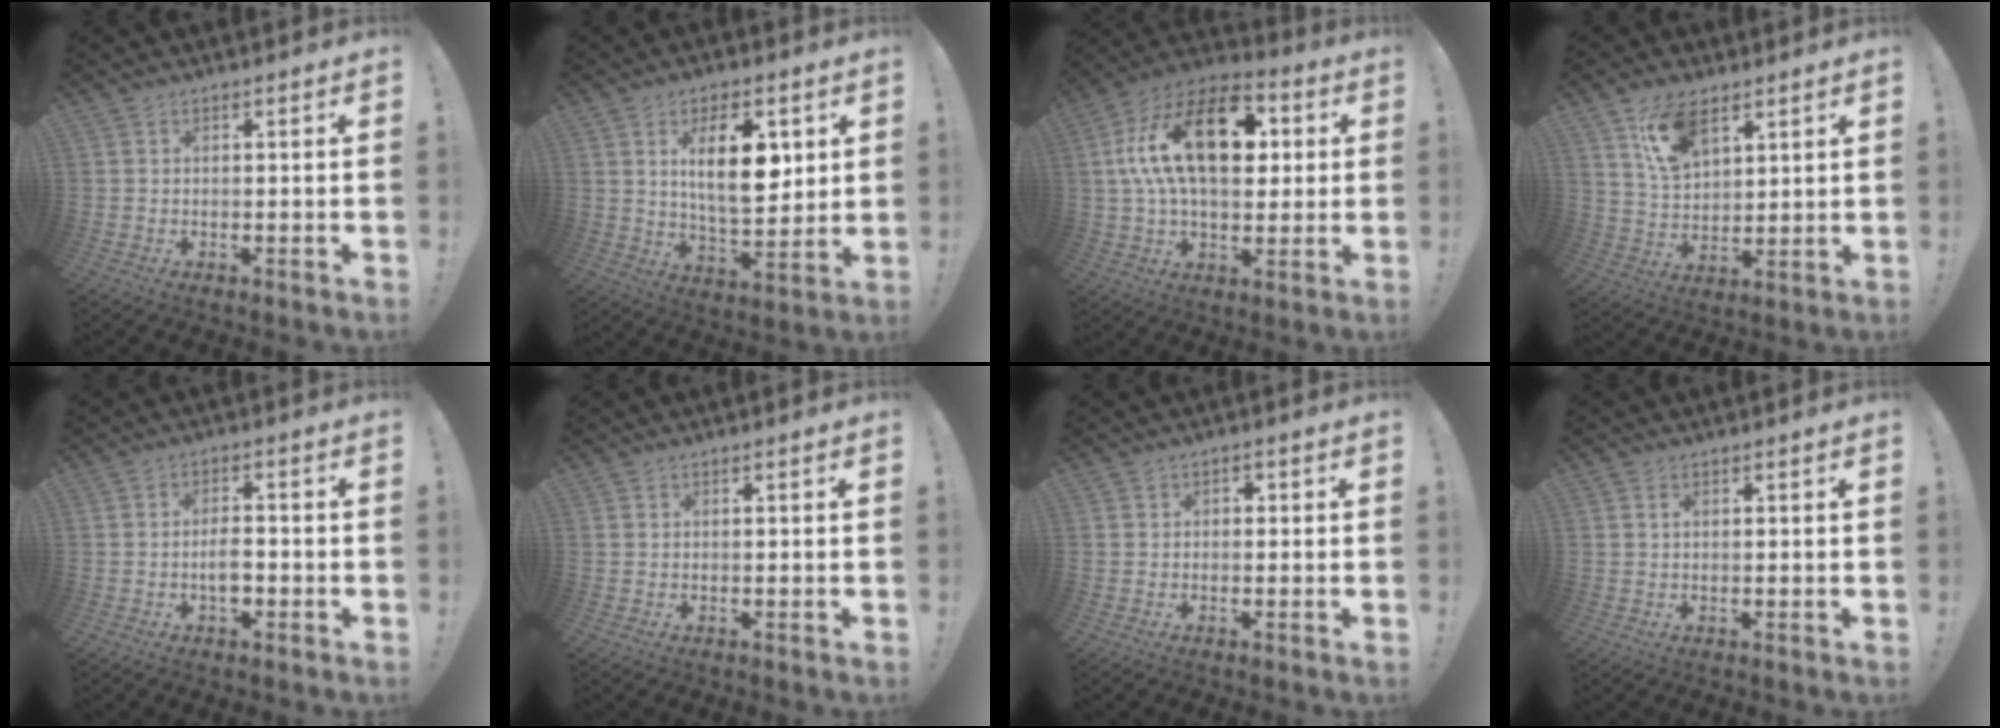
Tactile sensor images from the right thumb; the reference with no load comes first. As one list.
[{"total": 15.1, "force": [4.2, 7.1, 12.7], "torque": [-0.200, -0.010, 0.065]}, {"total": 23.0, "force": [4.7, 13.1, 18.4], "torque": [-0.316, -0.003, 0.077]}, {"total": 12.1, "force": [7.6, 6.7, 6.6], "torque": [-0.113, -0.026, 0.146]}, {"total": 4.8, "force": [-1.6, 2.4, 3.9], "torque": [-0.058, 0.003, -0.031]}, {"total": 0.0}, {"total": 1.5, "force": [-0.7, 1.1, 0.5], "torque": [-0.002, 0.002, -0.016]}, {"total": 0.8, "force": [0.3, 0.3, 0.6], "torque": [-0.007, -0.002, 0.003]}]